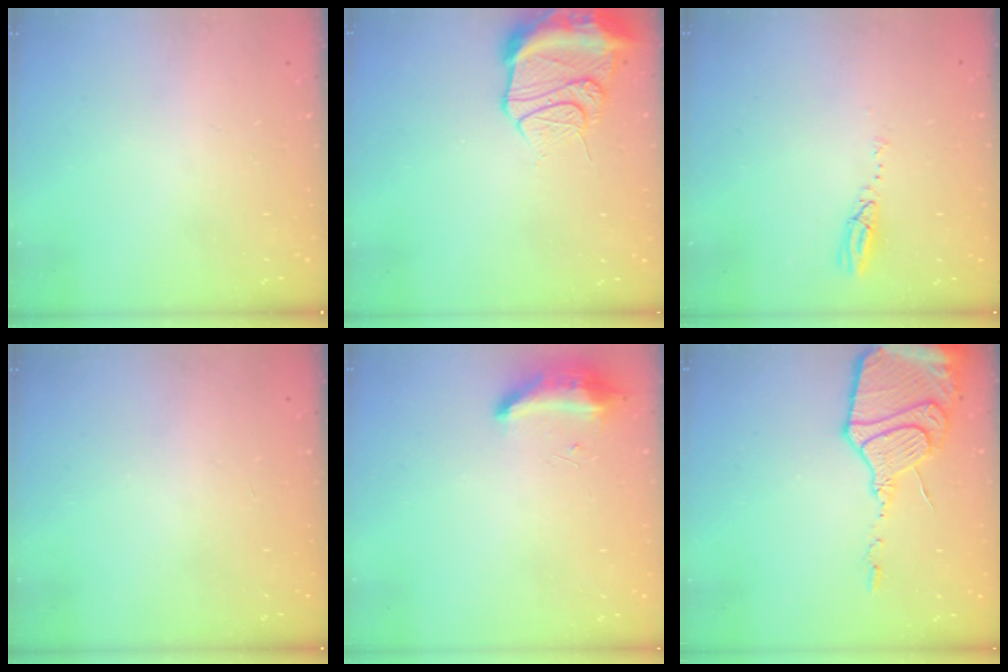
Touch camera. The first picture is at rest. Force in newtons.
{"total": 14.0, "press": 13.9, "slide": 1.7}
{"total": 3.6, "press": 3.6, "slide": 0.2}
{"total": 0.0}
{"total": 14.4, "press": 9.5, "slide": 10.8}
{"total": 19.2, "press": 19.1, "slide": 1.6}